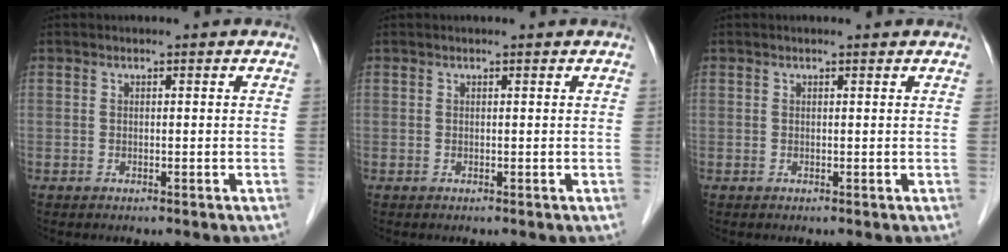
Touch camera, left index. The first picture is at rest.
{"total": 0.7, "force": [0.7, 0.0, 0.2], "torque": [-0.009, 0.005, 0.009]}
{"total": 1.2, "force": [1.2, 0.2, 0.3], "torque": [-0.014, 0.009, 0.012]}